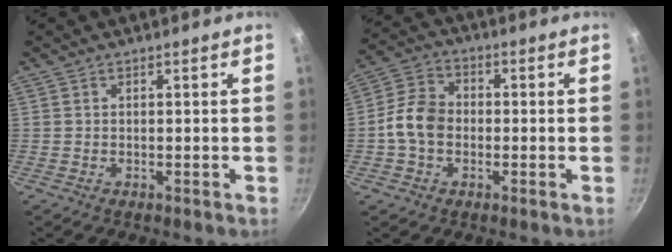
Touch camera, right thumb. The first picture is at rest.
{"total": 8.1, "force": [-1.4, 6.2, 5.0], "torque": [-0.074, 0.026, -0.042]}